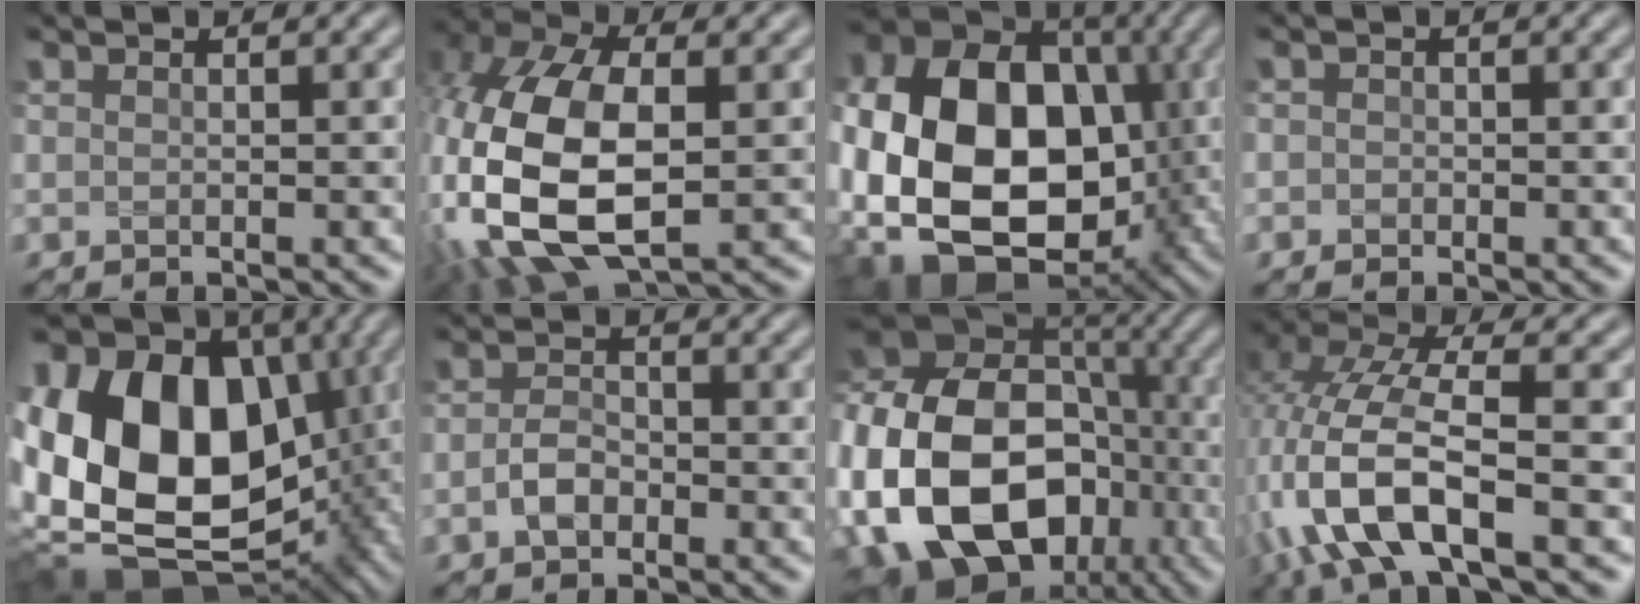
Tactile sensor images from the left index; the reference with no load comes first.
{"total": 13.6, "force": [-1.1, 7.8, 11.1], "torque": [-0.265, -0.017, -0.016]}
{"total": 20.9, "force": [-2.6, 15.5, 13.7], "torque": [-0.280, -0.028, -0.050]}
{"total": 1.0, "force": [-0.3, 0.9, 0.1], "torque": [0.008, -0.004, -0.010]}
{"total": 20.8, "force": [0.4, 14.9, 14.6], "torque": [-0.287, 0.001, 0.018]}
{"total": 2.2, "force": [-0.9, 1.5, 1.4], "torque": [-0.030, 0.003, -0.023]}
{"total": 20.1, "force": [-4.4, 14.4, 13.3], "torque": [-0.264, -0.007, -0.078]}
{"total": 10.1, "force": [-3.3, 3.9, 8.7], "torque": [-0.192, 0.002, -0.075]}